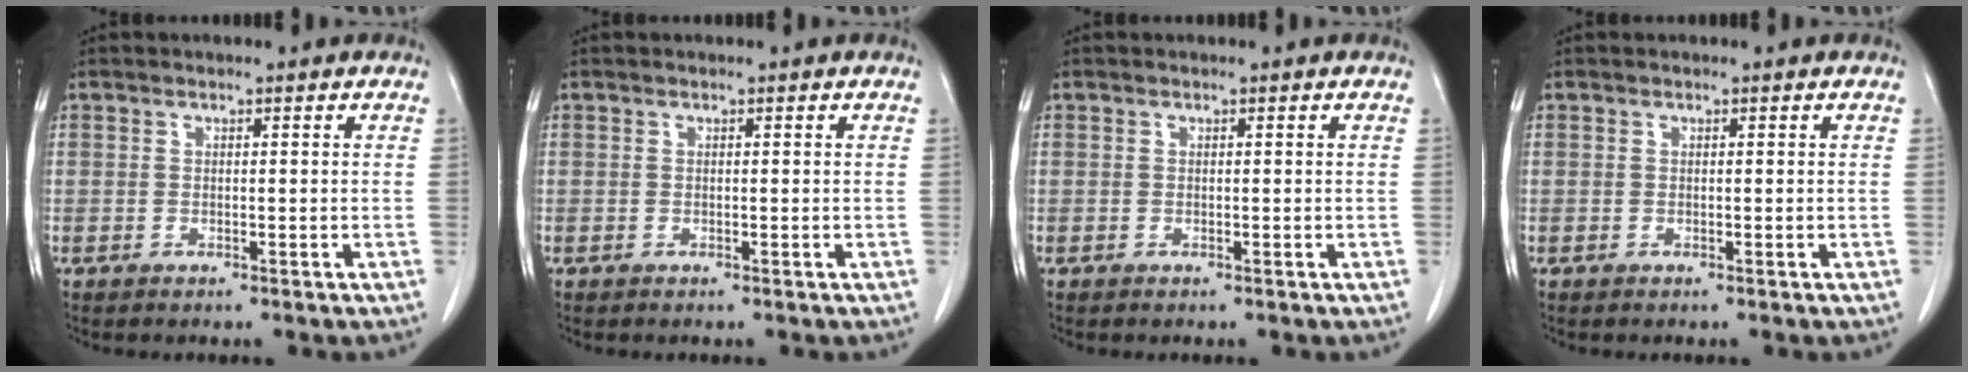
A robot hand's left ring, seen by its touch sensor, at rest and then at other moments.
{"total": 0.0}
{"total": 0.0}
{"total": 0.0}